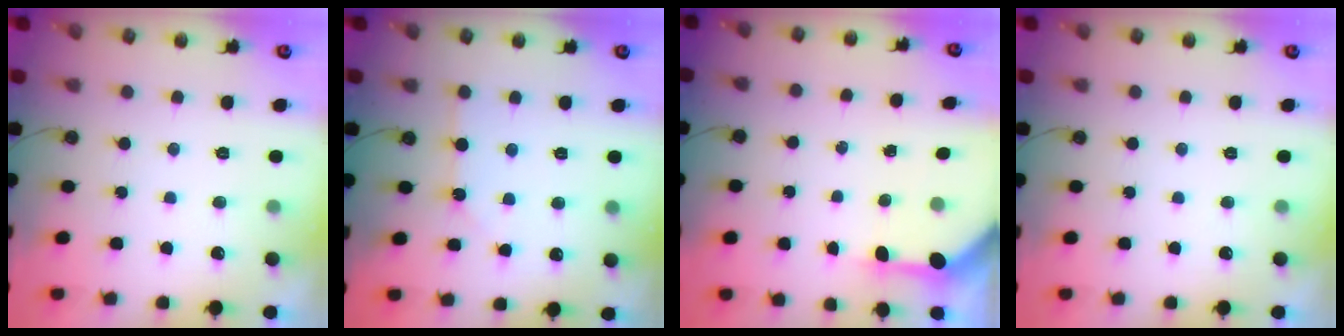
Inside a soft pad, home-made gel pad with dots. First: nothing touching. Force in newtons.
{"total": 5.1, "press": 5.0, "slide": 0.7}
{"total": 3.4, "press": 3.4, "slide": 0.4}
{"total": 0.0}